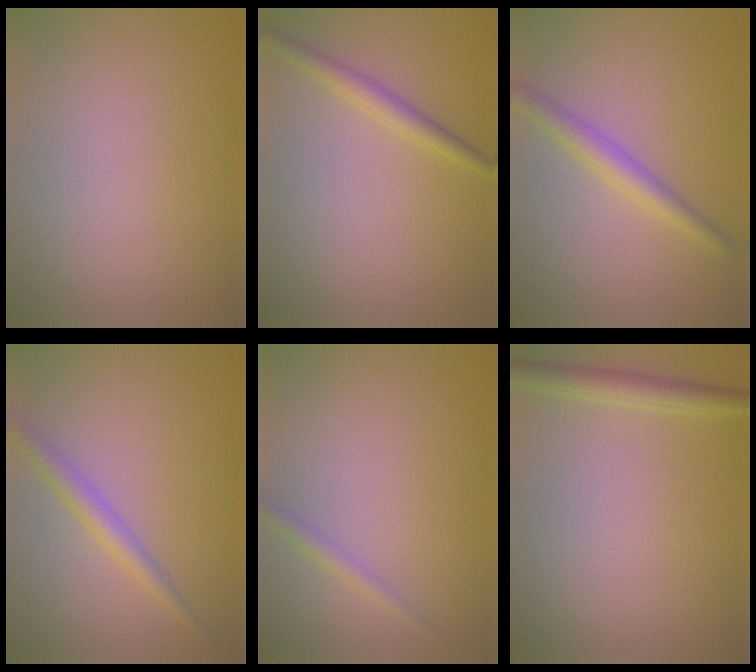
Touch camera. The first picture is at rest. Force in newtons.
{"total": 2.1, "press": 2.1, "slide": 0.1}
{"total": 2.7, "press": 2.7, "slide": 0.1}
{"total": 2.4, "press": 2.4, "slide": 0.1}
{"total": 1.2, "press": 1.2, "slide": 0.0}
{"total": 2.3, "press": 2.3, "slide": 0.1}